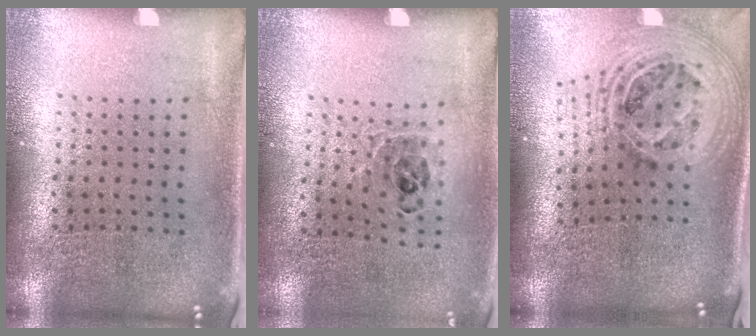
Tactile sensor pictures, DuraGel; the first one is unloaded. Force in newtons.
{"total": 0.8, "press": 0.8, "slide": 0.2}
{"total": 2.5, "press": 1.8, "slide": 1.7}